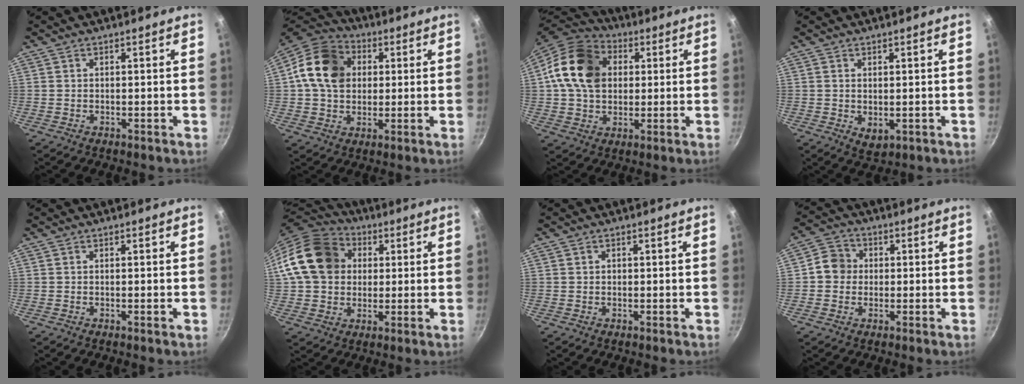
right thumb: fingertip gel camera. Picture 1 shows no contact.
{"total": 15.1, "force": [2.8, 11.9, 8.8], "torque": [-0.138, 0.017, 0.034]}
{"total": 16.9, "force": [3.3, 12.9, 10.5], "torque": [-0.169, 0.015, 0.045]}
{"total": 3.0, "force": [0.1, 1.9, 2.3], "torque": [-0.035, -0.010, 0.006]}
{"total": 0.5, "force": [-0.2, 0.0, 0.5], "torque": [-0.011, 0.001, -0.005]}
{"total": 16.9, "force": [3.3, 13.8, 9.2], "torque": [-0.145, 0.027, 0.048]}
{"total": 0.6, "force": [0.1, 0.5, 0.2], "torque": [0.000, 0.003, 0.001]}
{"total": 5.8, "force": [0.0, 5.3, 2.2], "torque": [-0.010, 0.013, -0.017]}